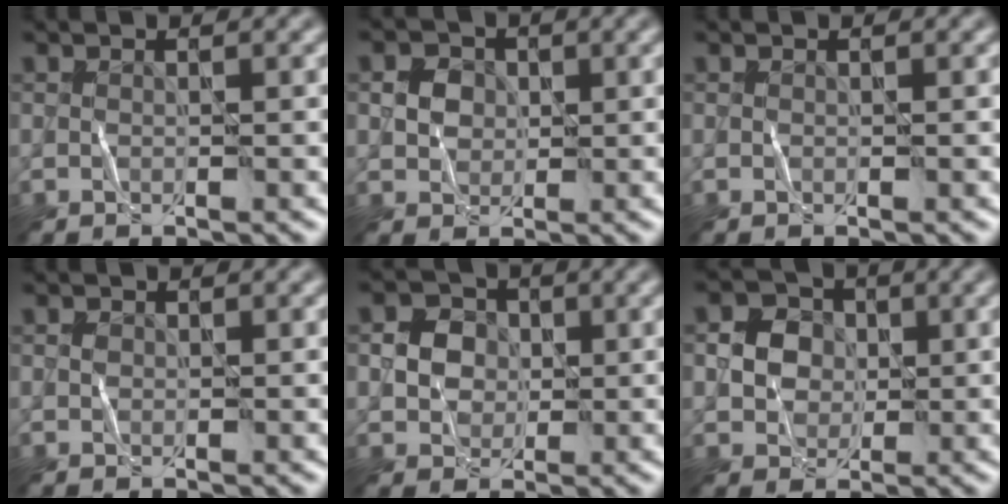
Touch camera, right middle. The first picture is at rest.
{"total": 2.2, "force": [0.3, 2.0, 0.8], "torque": [-0.017, 0.000, 0.003]}
{"total": 0.0}
{"total": 0.6, "force": [0.0, 0.6, 0.1], "torque": [-0.002, 0.001, 0.000]}
{"total": 2.7, "force": [0.0, 2.5, 1.0], "torque": [-0.016, 0.001, 0.000]}
{"total": 3.0, "force": [0.1, 2.8, 1.2], "torque": [-0.021, 0.002, 0.001]}